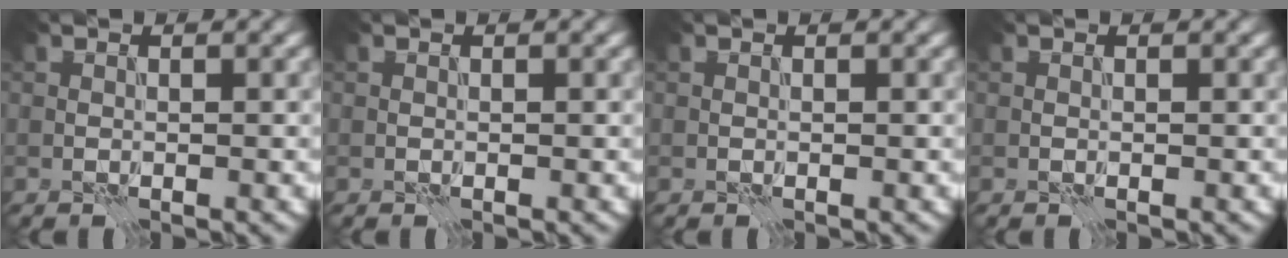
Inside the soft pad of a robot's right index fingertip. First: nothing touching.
{"total": 0.0}
{"total": 0.0}
{"total": 0.0}